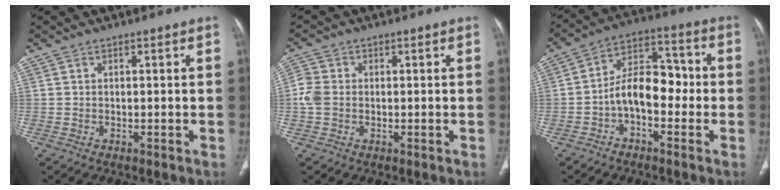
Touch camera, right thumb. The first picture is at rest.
{"total": 3.8, "force": [-0.3, 3.1, 2.2], "torque": [-0.057, 0.006, -0.012]}
{"total": 10.3, "force": [-2.3, 6.3, 7.8], "torque": [-0.104, 0.046, -0.051]}